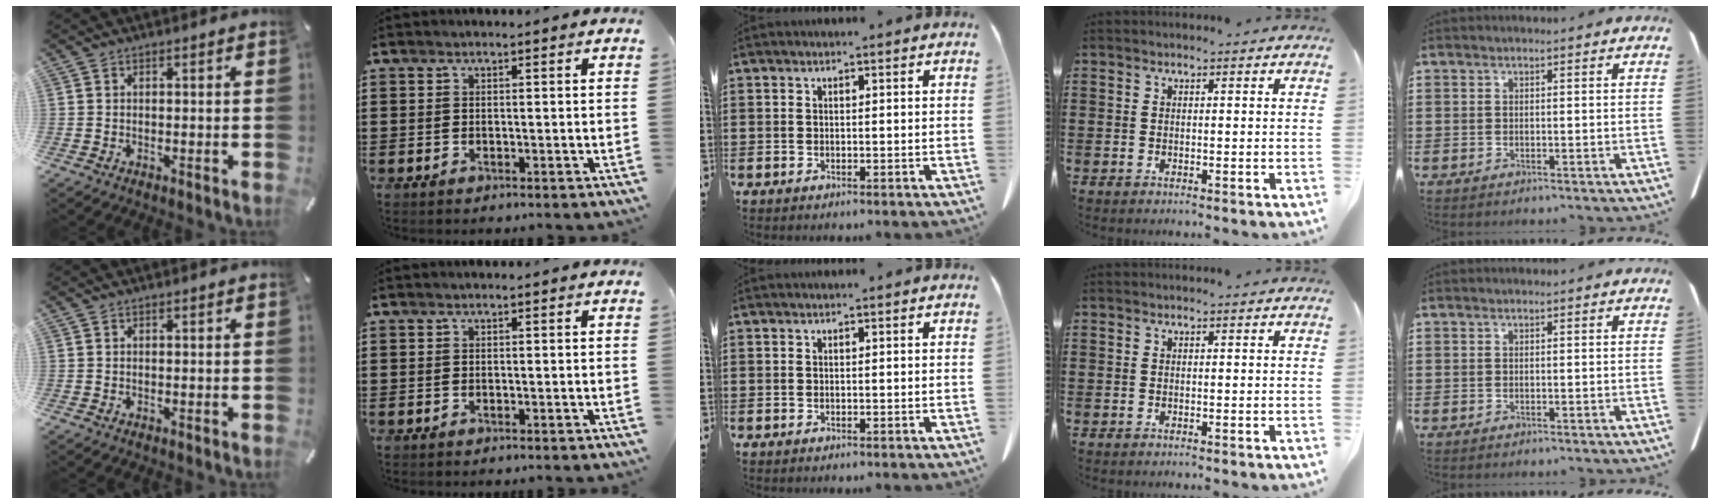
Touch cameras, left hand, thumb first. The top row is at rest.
{}